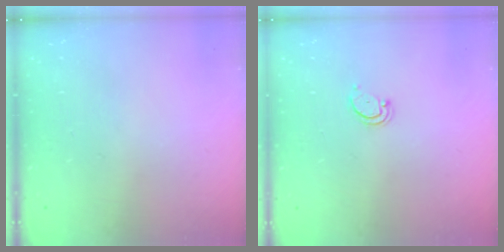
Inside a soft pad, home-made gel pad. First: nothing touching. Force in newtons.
{"total": 2.2, "press": 2.2, "slide": 0.4}